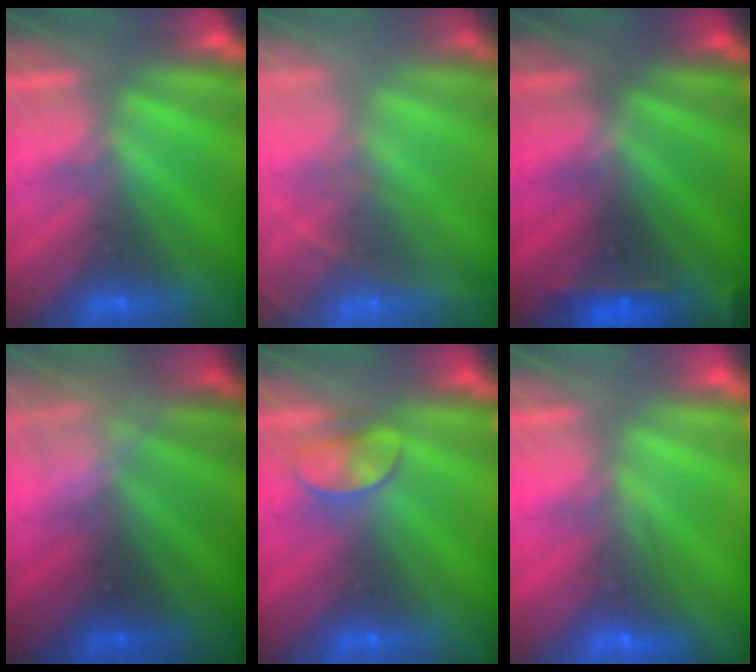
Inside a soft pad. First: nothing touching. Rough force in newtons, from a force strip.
{"total": 5.7}
{"total": 3.1}
{"total": 2.4}
{"total": 2.4}
{"total": 2.9}